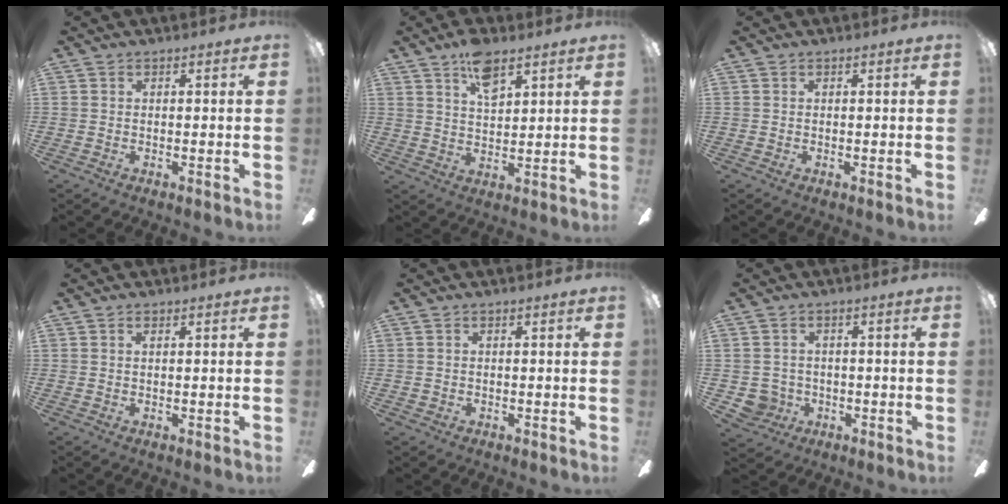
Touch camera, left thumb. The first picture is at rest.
{"total": 8.5, "force": [5.4, 3.7, 5.4], "torque": [-0.085, -0.019, 0.093]}
{"total": 0.0}
{"total": 0.9, "force": [0.5, 0.4, 0.7], "torque": [-0.016, 0.003, 0.009]}
{"total": 0.7, "force": [0.2, 0.6, 0.1], "torque": [-0.003, 0.006, 0.002]}
{"total": 4.6, "force": [-0.6, 4.5, 0.6], "torque": [-0.033, 0.009, -0.010]}